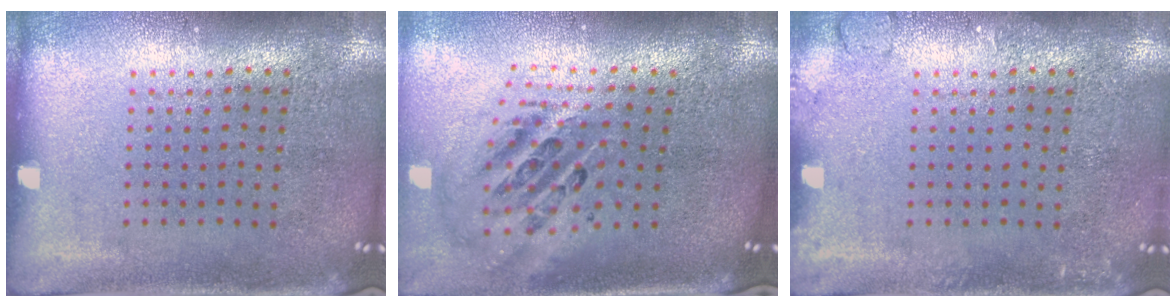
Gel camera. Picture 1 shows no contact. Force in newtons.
{"total": 2.5, "press": 1.7, "slide": 1.8}
{"total": 1.4, "press": 1.4, "slide": 0.2}